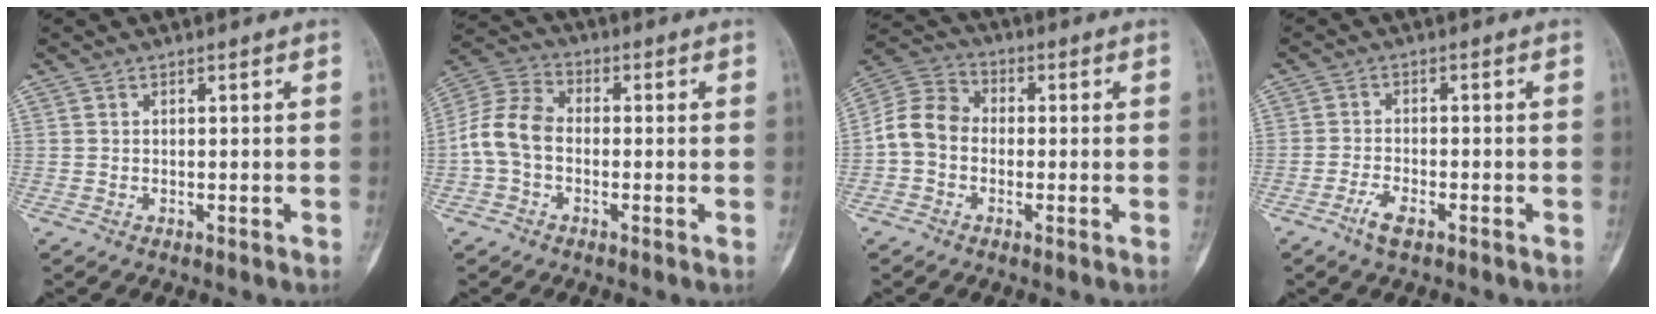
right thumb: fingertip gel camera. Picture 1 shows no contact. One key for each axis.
{"total": 9.0, "fx": -1.3, "fy": 6.3, "fz": 6.2, "tx": -0.123, "ty": 0.027, "tz": -0.040}
{"total": 8.4, "fx": -1.2, "fy": 6.8, "fz": 4.8, "tx": -0.082, "ty": 0.030, "tz": -0.038}
{"total": 3.5, "fx": -2.2, "fy": 1.1, "fz": 2.5, "tx": -0.056, "ty": 0.011, "tz": -0.045}